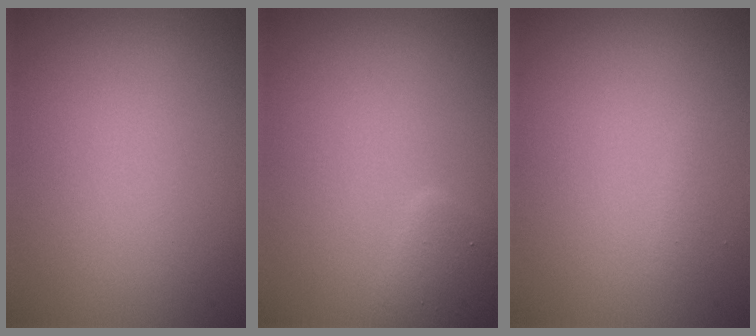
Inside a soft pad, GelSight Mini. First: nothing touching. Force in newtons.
{"total": 1.9, "press": 1.9, "slide": 0.2}
{"total": 0.6, "press": 0.6, "slide": 0.1}